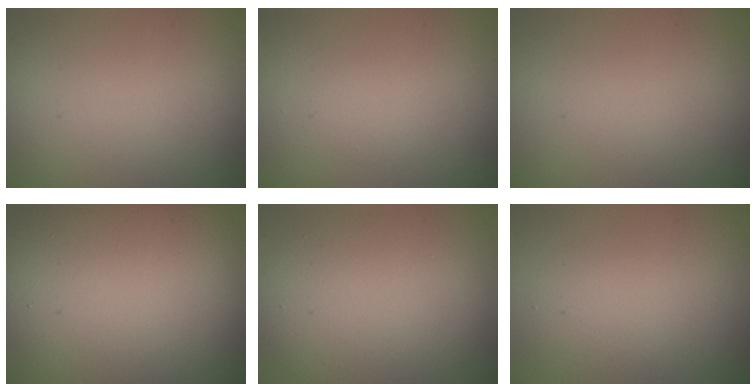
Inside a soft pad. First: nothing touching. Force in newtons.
{"total": 0.8, "press": 0.8, "slide": 0.0}
{"total": 0.0}
{"total": 17.9, "press": 17.9, "slide": 0.9}
{"total": 7.2, "press": 7.1, "slide": 0.5}
{"total": 2.9, "press": 2.9, "slide": 0.2}